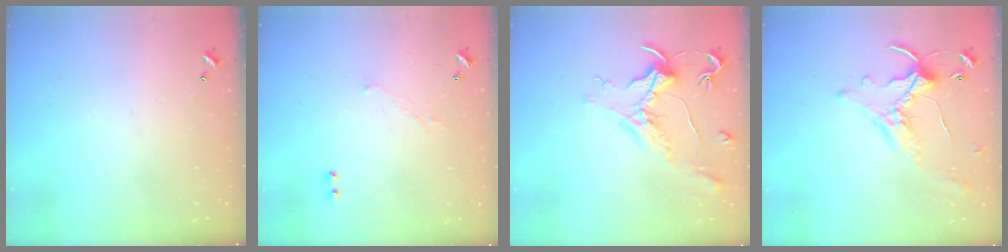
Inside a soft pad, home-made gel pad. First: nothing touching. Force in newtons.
{"total": 1.2, "press": 0.8, "slide": 0.9}
{"total": 1.5, "press": 1.3, "slide": 0.8}
{"total": 1.1, "press": 0.3, "slide": 1.0}